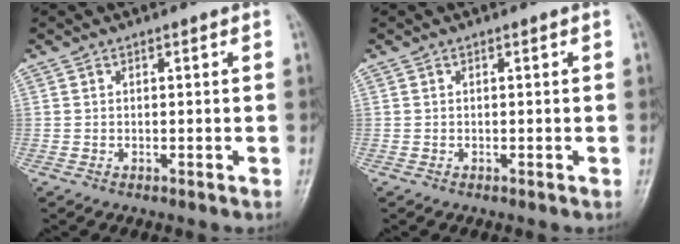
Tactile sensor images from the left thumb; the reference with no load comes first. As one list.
[{"total": 0.0}]